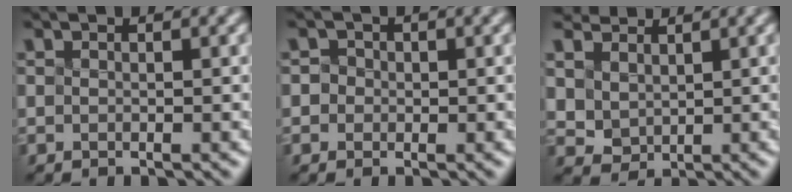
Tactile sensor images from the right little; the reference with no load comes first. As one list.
[{"total": 1.8, "force": [-0.8, -0.4, -1.5], "torque": [0.012, -0.004, 0.004]}, {"total": 1.9, "force": [1.6, 0.7, -0.8], "torque": [-0.027, -0.015, 0.075]}]